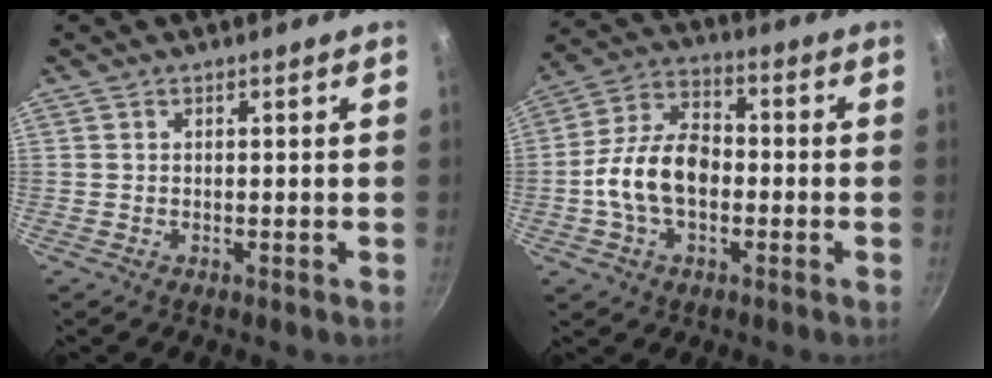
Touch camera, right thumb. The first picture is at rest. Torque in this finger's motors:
{"motor_torque": [1.67, 2.13, 0.99, -0.56, 0.43]}